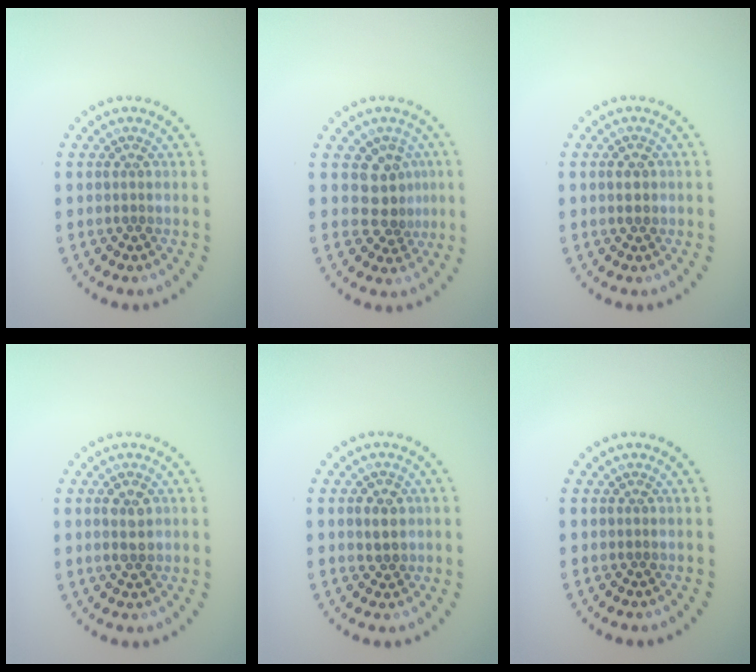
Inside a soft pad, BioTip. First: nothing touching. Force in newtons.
{"total": 2.9, "press": 2.5, "slide": 1.6}
{"total": 1.7, "press": 1.7, "slide": 0.1}
{"total": 2.0, "press": 1.9, "slide": 0.3}
{"total": 1.6, "press": 1.5, "slide": 0.5}
{"total": 0.0}